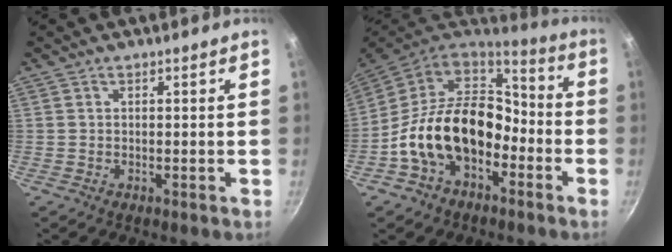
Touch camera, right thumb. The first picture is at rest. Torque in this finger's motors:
{"motor_torque": [2.42, 2.25, 1.39, -1.38, 0.31]}